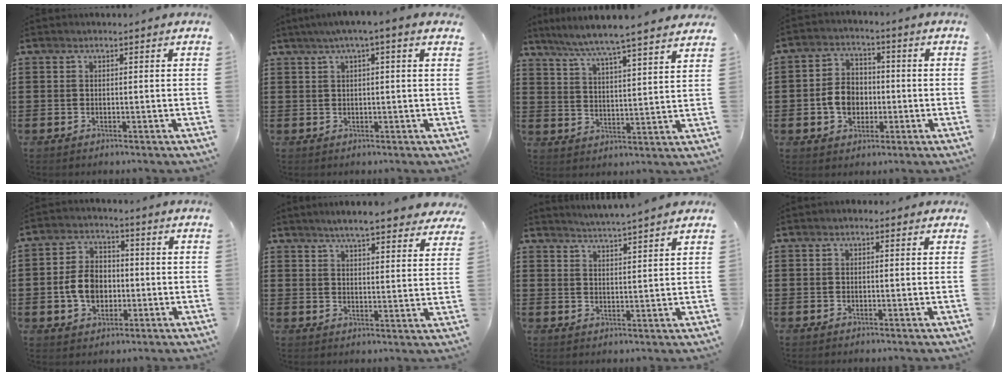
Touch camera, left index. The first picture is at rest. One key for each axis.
{"total": 2.1, "fx": 0.7, "fy": -0.2, "fz": 2.0, "tx": -0.036, "ty": -0.001, "tz": 0.011}
{"total": 5.8, "fx": 5.2, "fy": -1.2, "fz": 2.2, "tx": -0.065, "ty": -0.039, "tz": 0.084}
{"total": 6.1, "fx": -1.2, "fy": 4.8, "fz": 3.5, "tx": -0.079, "ty": 0.004, "tz": -0.028}
{"total": 6.8, "fx": -1.1, "fy": 5.0, "fz": 4.4, "tx": -0.100, "ty": 0.003, "tz": -0.026}
{"total": 5.8, "fx": 5.3, "fy": 0.3, "fz": 2.4, "tx": -0.056, "ty": -0.019, "tz": 0.092}
{"total": 3.3, "fx": 3.2, "fy": -0.9, "fz": 0.2, "tx": -0.015, "ty": -0.017, "tz": 0.058}
{"total": 0.7, "fx": 0.0, "fy": 0.6, "fz": 0.4, "tx": -0.009, "ty": 0.004, "tz": -0.002}